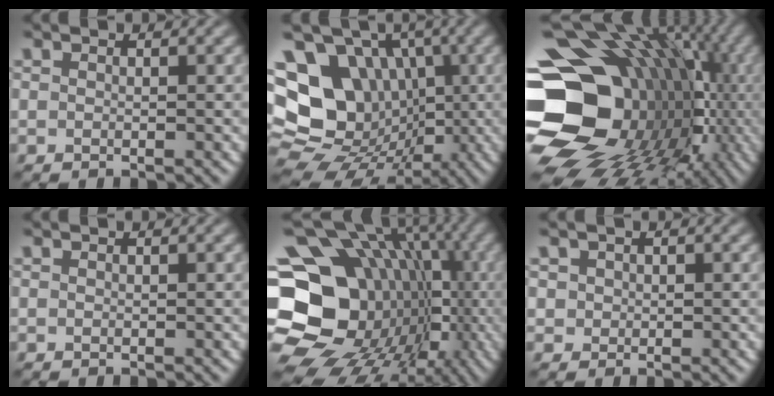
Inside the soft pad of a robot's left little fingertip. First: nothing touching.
{"total": 17.7, "force": [1.2, 15.1, 9.1], "torque": [-0.183, 0.022, 0.005]}
{"total": 21.0, "force": [-2.4, 17.6, 11.2], "torque": [-0.182, -0.007, -0.044]}
{"total": 0.0}
{"total": 22.3, "force": [-3.3, 19.2, 10.8], "torque": [-0.172, 0.007, -0.082]}
{"total": 1.2, "force": [0.4, 1.1, 0.3], "torque": [0.000, -0.001, 0.010]}